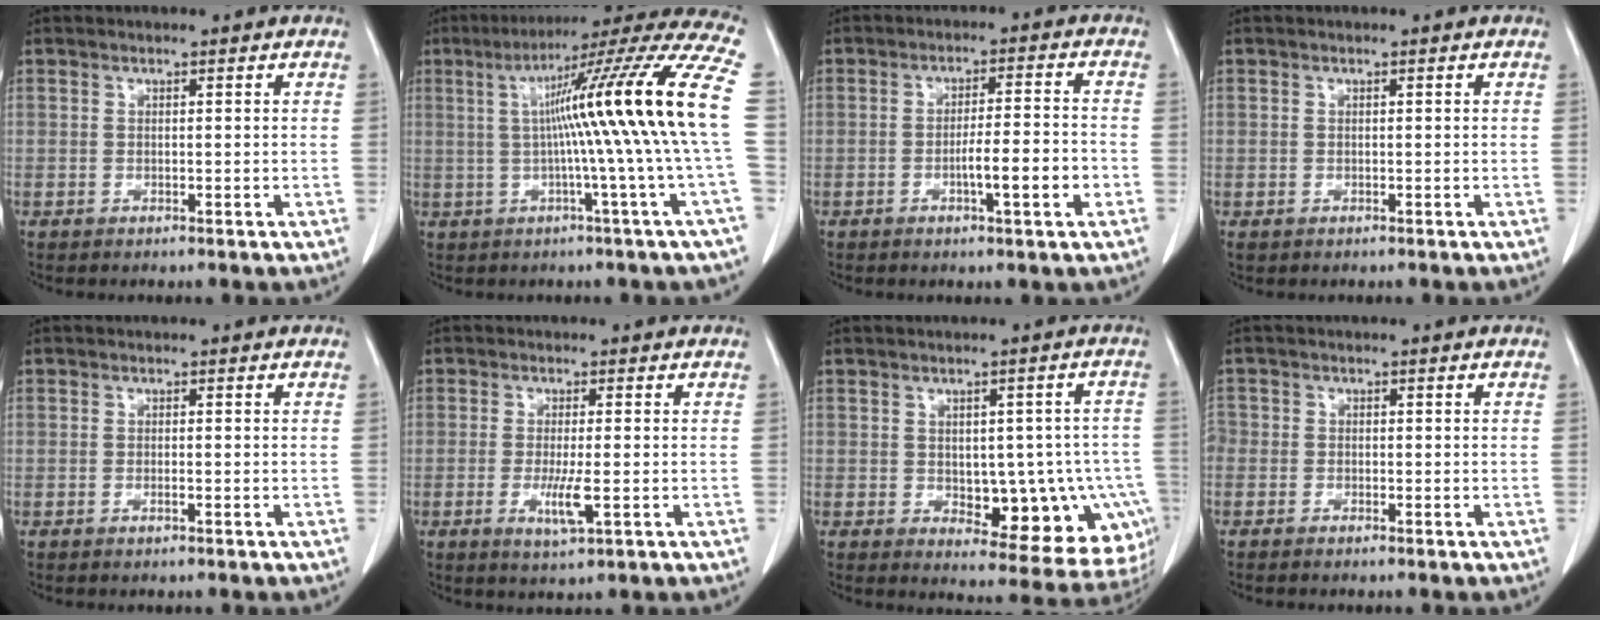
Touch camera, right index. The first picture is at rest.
{"total": 20.2, "force": [0.9, -2.4, 20.0], "torque": [-0.259, 0.025, -0.003]}
{"total": 6.6, "force": [-2.3, 0.3, 6.2], "torque": [-0.096, 0.003, -0.035]}
{"total": 0.6, "force": [-0.1, 0.6, -0.1], "torque": [0.002, 0.005, -0.001]}
{"total": 0.6, "force": [-0.3, 0.0, 0.6], "torque": [-0.013, 0.000, -0.003]}
{"total": 4.4, "force": [-1.2, 0.4, 4.3], "torque": [-0.083, -0.011, -0.018]}
{"total": 14.2, "force": [-3.5, 7.1, 11.8], "torque": [-0.092, 0.021, -0.025]}
{"total": 2.6, "force": [-1.8, 1.8, 0.7], "torque": [-0.015, 0.001, -0.035]}